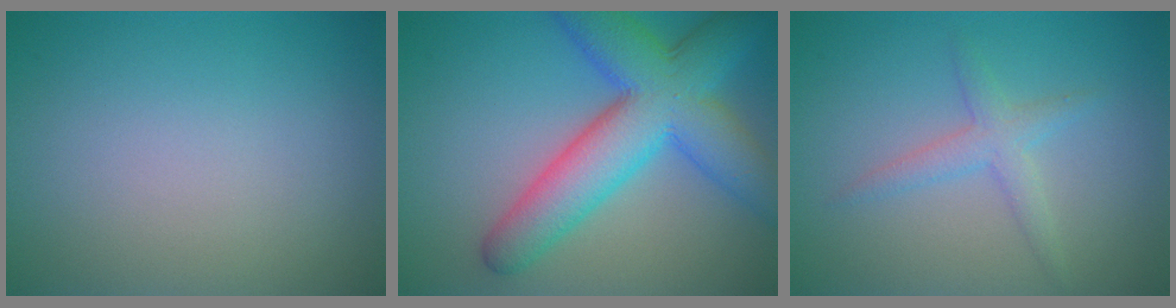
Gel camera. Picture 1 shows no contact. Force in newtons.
{"total": 9.3, "press": 9.3, "slide": 0.2}
{"total": 2.2, "press": 2.2, "slide": 0.1}